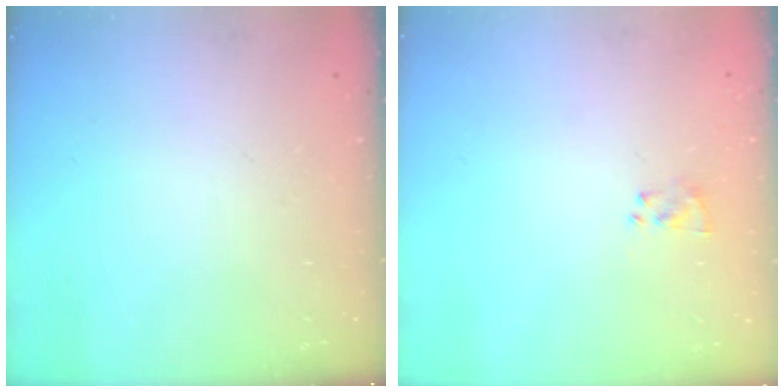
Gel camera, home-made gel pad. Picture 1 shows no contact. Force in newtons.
{"total": 2.2, "press": 2.0, "slide": 1.0}